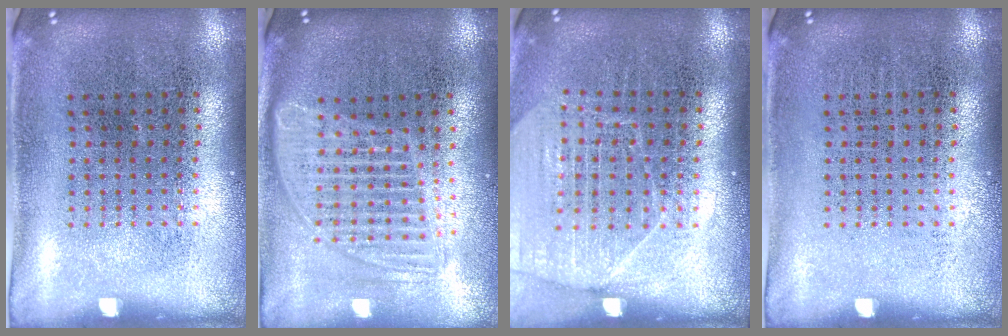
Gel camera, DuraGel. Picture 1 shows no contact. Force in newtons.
{"total": 1.7, "press": 1.4, "slide": 1.0}
{"total": 1.6, "press": 1.6, "slide": 0.3}
{"total": 0.0}